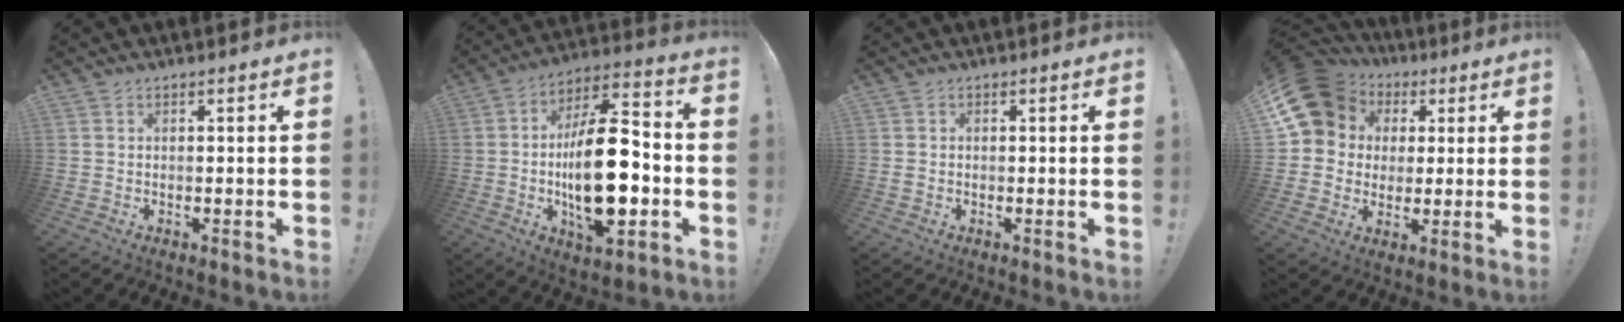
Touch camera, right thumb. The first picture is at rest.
{"total": 23.9, "force": [-3.8, 10.5, 21.1], "torque": [-0.364, 0.012, -0.059]}
{"total": 0.8, "force": [-0.1, 0.4, 0.7], "torque": [-0.013, 0.001, -0.002]}
{"total": 14.7, "force": [4.9, 12.2, 6.6], "torque": [-0.108, -0.025, 0.102]}